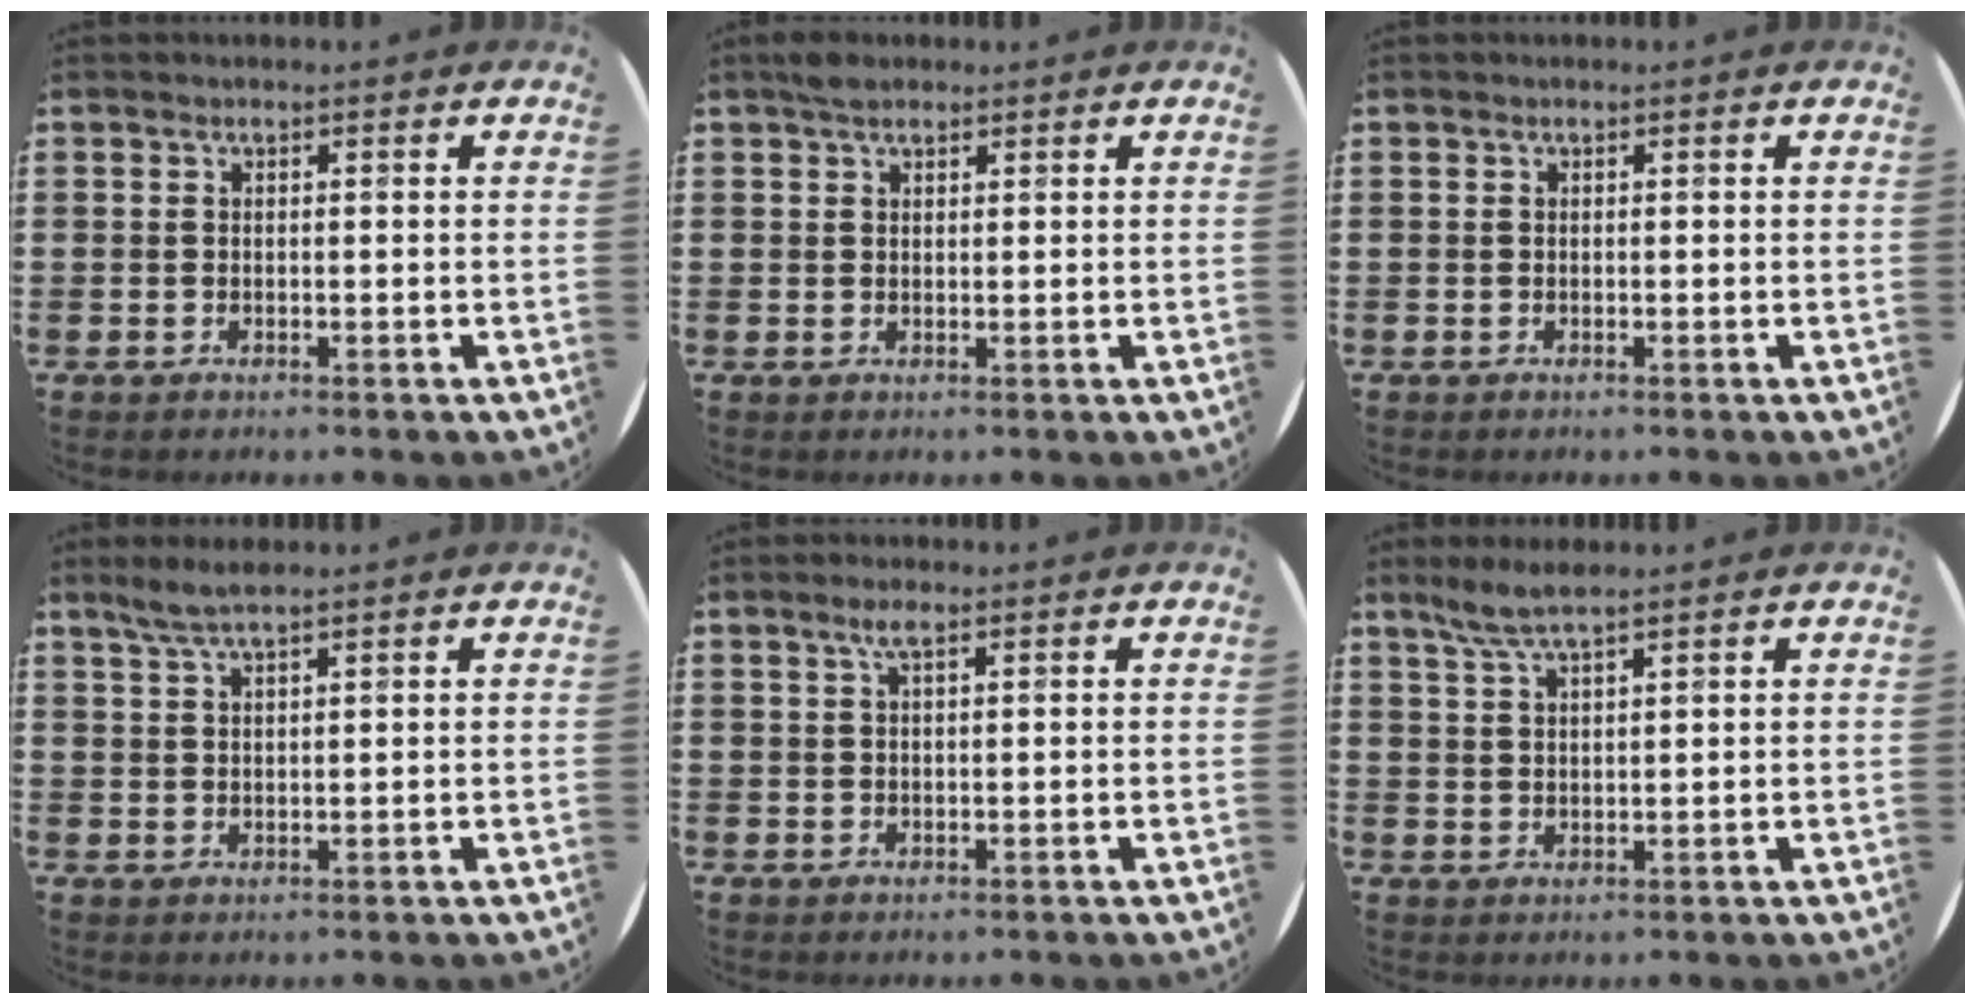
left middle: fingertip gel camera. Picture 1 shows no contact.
{"total": 1.8, "force": [1.5, 0.7, 0.6], "torque": [-0.005, 0.002, 0.026]}
{"total": 0.0}
{"total": 3.0, "force": [2.4, 0.2, 1.8], "torque": [-0.038, 0.005, 0.043]}
{"total": 1.8, "force": [0.9, 0.3, 1.5], "torque": [-0.030, 0.006, 0.015]}
{"total": 3.8, "force": [3.0, 0.4, 2.2], "torque": [-0.048, 0.003, 0.054]}